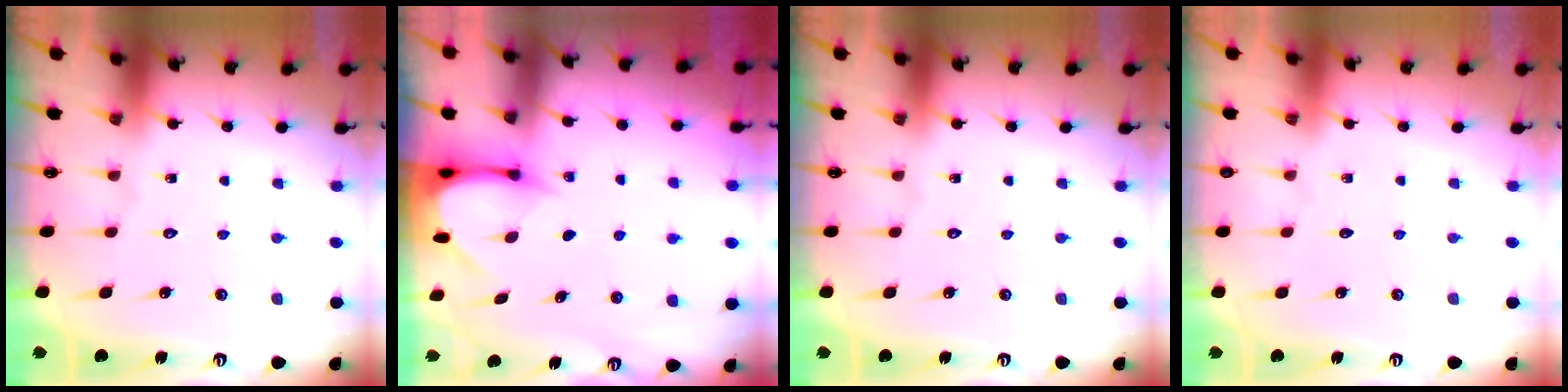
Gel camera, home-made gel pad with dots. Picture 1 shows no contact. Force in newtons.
{"total": 3.8, "press": 3.8, "slide": 0.3}
{"total": 0.0}
{"total": 0.0}